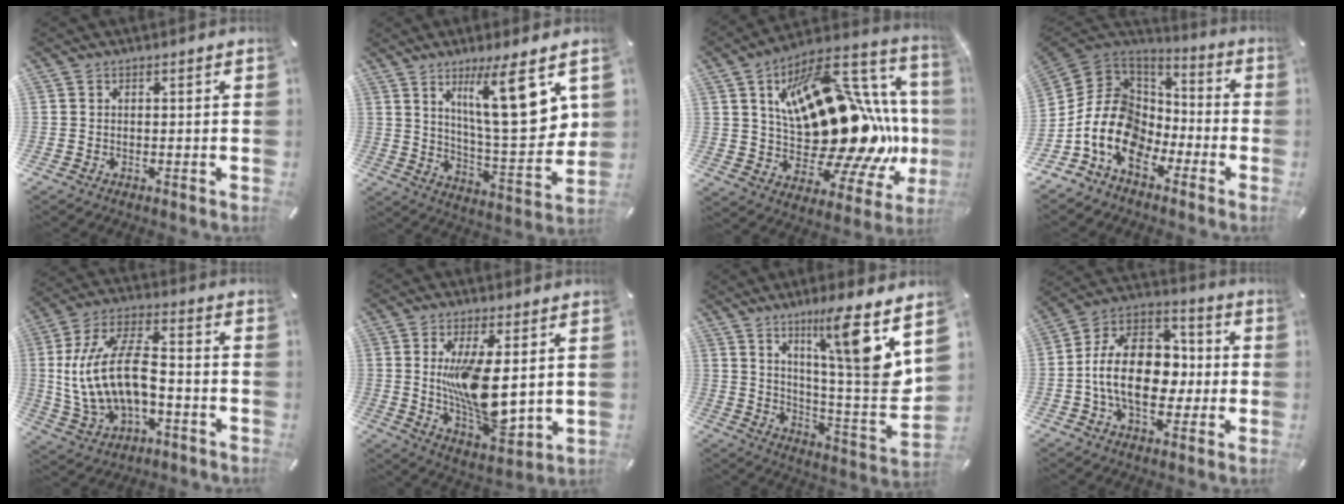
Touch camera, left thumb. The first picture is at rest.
{"total": 18.1, "force": [8.6, 4.4, 15.3], "torque": [-0.232, -0.041, 0.127]}
{"total": 29.0, "force": [2.9, 16.4, 23.7], "torque": [-0.331, -0.063, 0.082]}
{"total": 16.1, "force": [-5.8, 12.7, 8.1], "torque": [-0.190, 0.017, -0.105]}
{"total": 16.4, "force": [-1.1, 9.4, 13.3], "torque": [-0.287, 0.006, -0.021]}
{"total": 14.6, "force": [1.8, 6.1, 13.2], "torque": [-0.249, -0.031, 0.030]}
{"total": 15.8, "force": [8.9, 0.3, 13.1], "torque": [-0.200, -0.073, 0.121]}
{"total": 17.8, "force": [-2.7, 12.4, 12.4], "torque": [-0.228, 0.021, -0.049]}